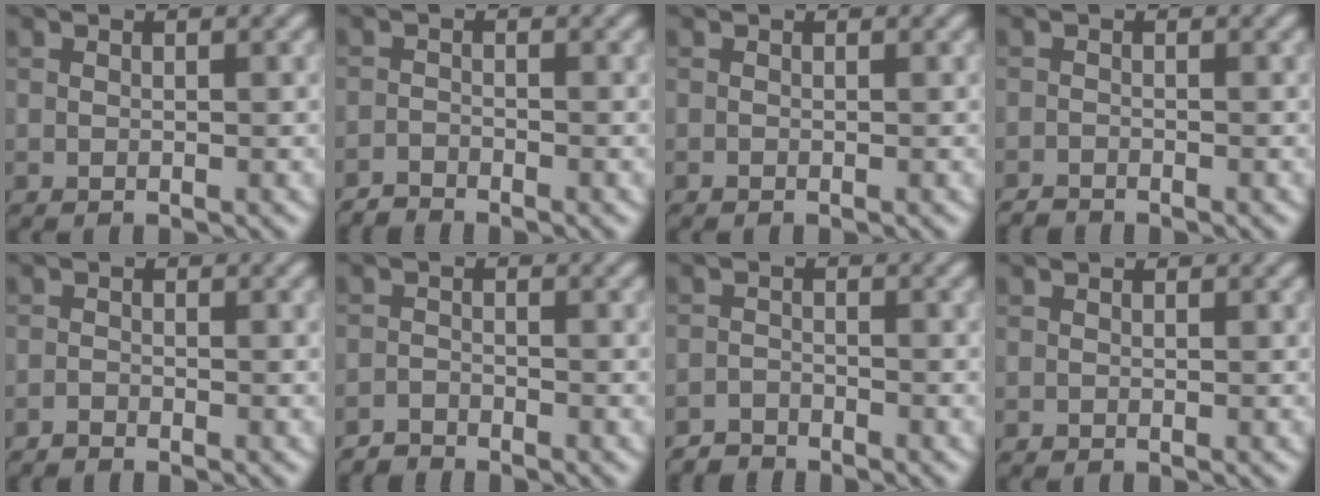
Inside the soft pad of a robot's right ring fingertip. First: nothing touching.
{"total": 1.5, "force": [-1.5, 0.1, 0.1], "torque": [0.001, -0.002, -0.035]}
{"total": 0.0}
{"total": 1.1, "force": [-1.1, 0.1, 0.1], "torque": [0.001, -0.005, -0.024]}
{"total": 0.8, "force": [-0.7, 0.2, 0.1], "torque": [0.001, -0.002, -0.017]}
{"total": 1.7, "force": [-1.7, 0.2, 0.0], "torque": [0.002, 0.000, -0.038]}
{"total": 2.0, "force": [-1.9, 0.4, -0.1], "torque": [0.004, 0.001, -0.042]}
{"total": 0.0}